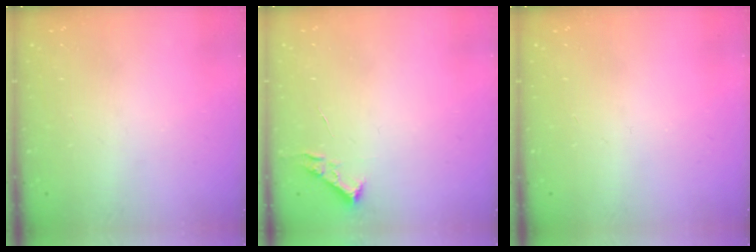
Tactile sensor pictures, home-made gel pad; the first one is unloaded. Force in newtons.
{"total": 2.7, "press": 2.7, "slide": 0.4}
{"total": 0.0}